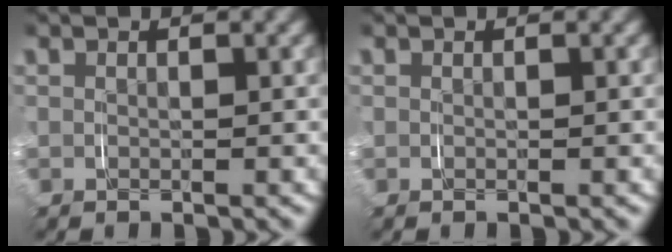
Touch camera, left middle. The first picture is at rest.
{"total": 0.0}